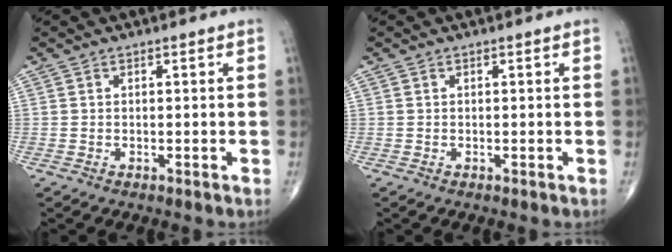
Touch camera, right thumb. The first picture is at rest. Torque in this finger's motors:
{"motor_torque": [0.00, 0.00, 0.02, 0.02, 0.00]}